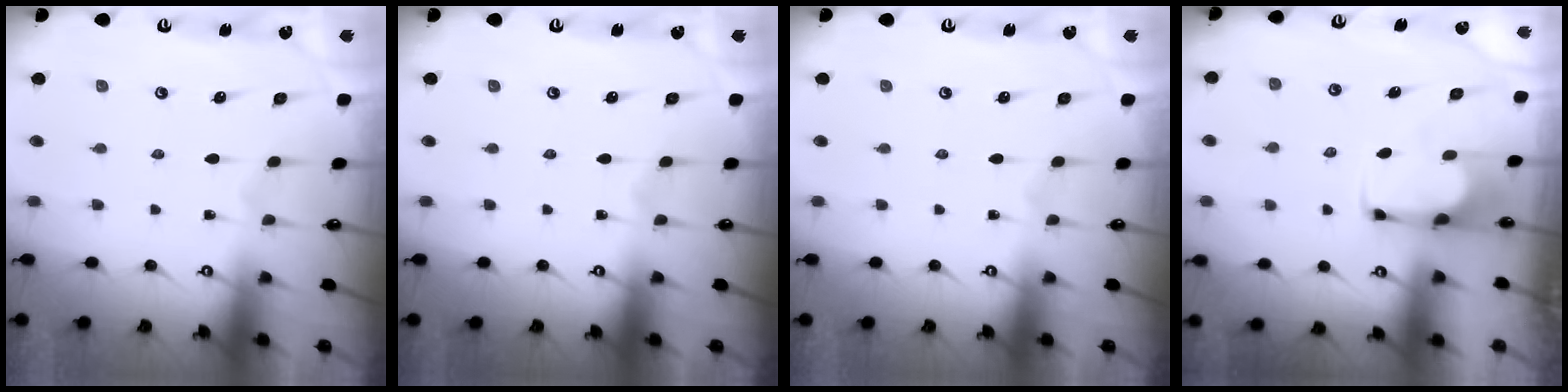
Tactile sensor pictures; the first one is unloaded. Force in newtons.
{"total": 0.0}
{"total": 0.0}
{"total": 2.8, "press": 2.5, "slide": 1.1}